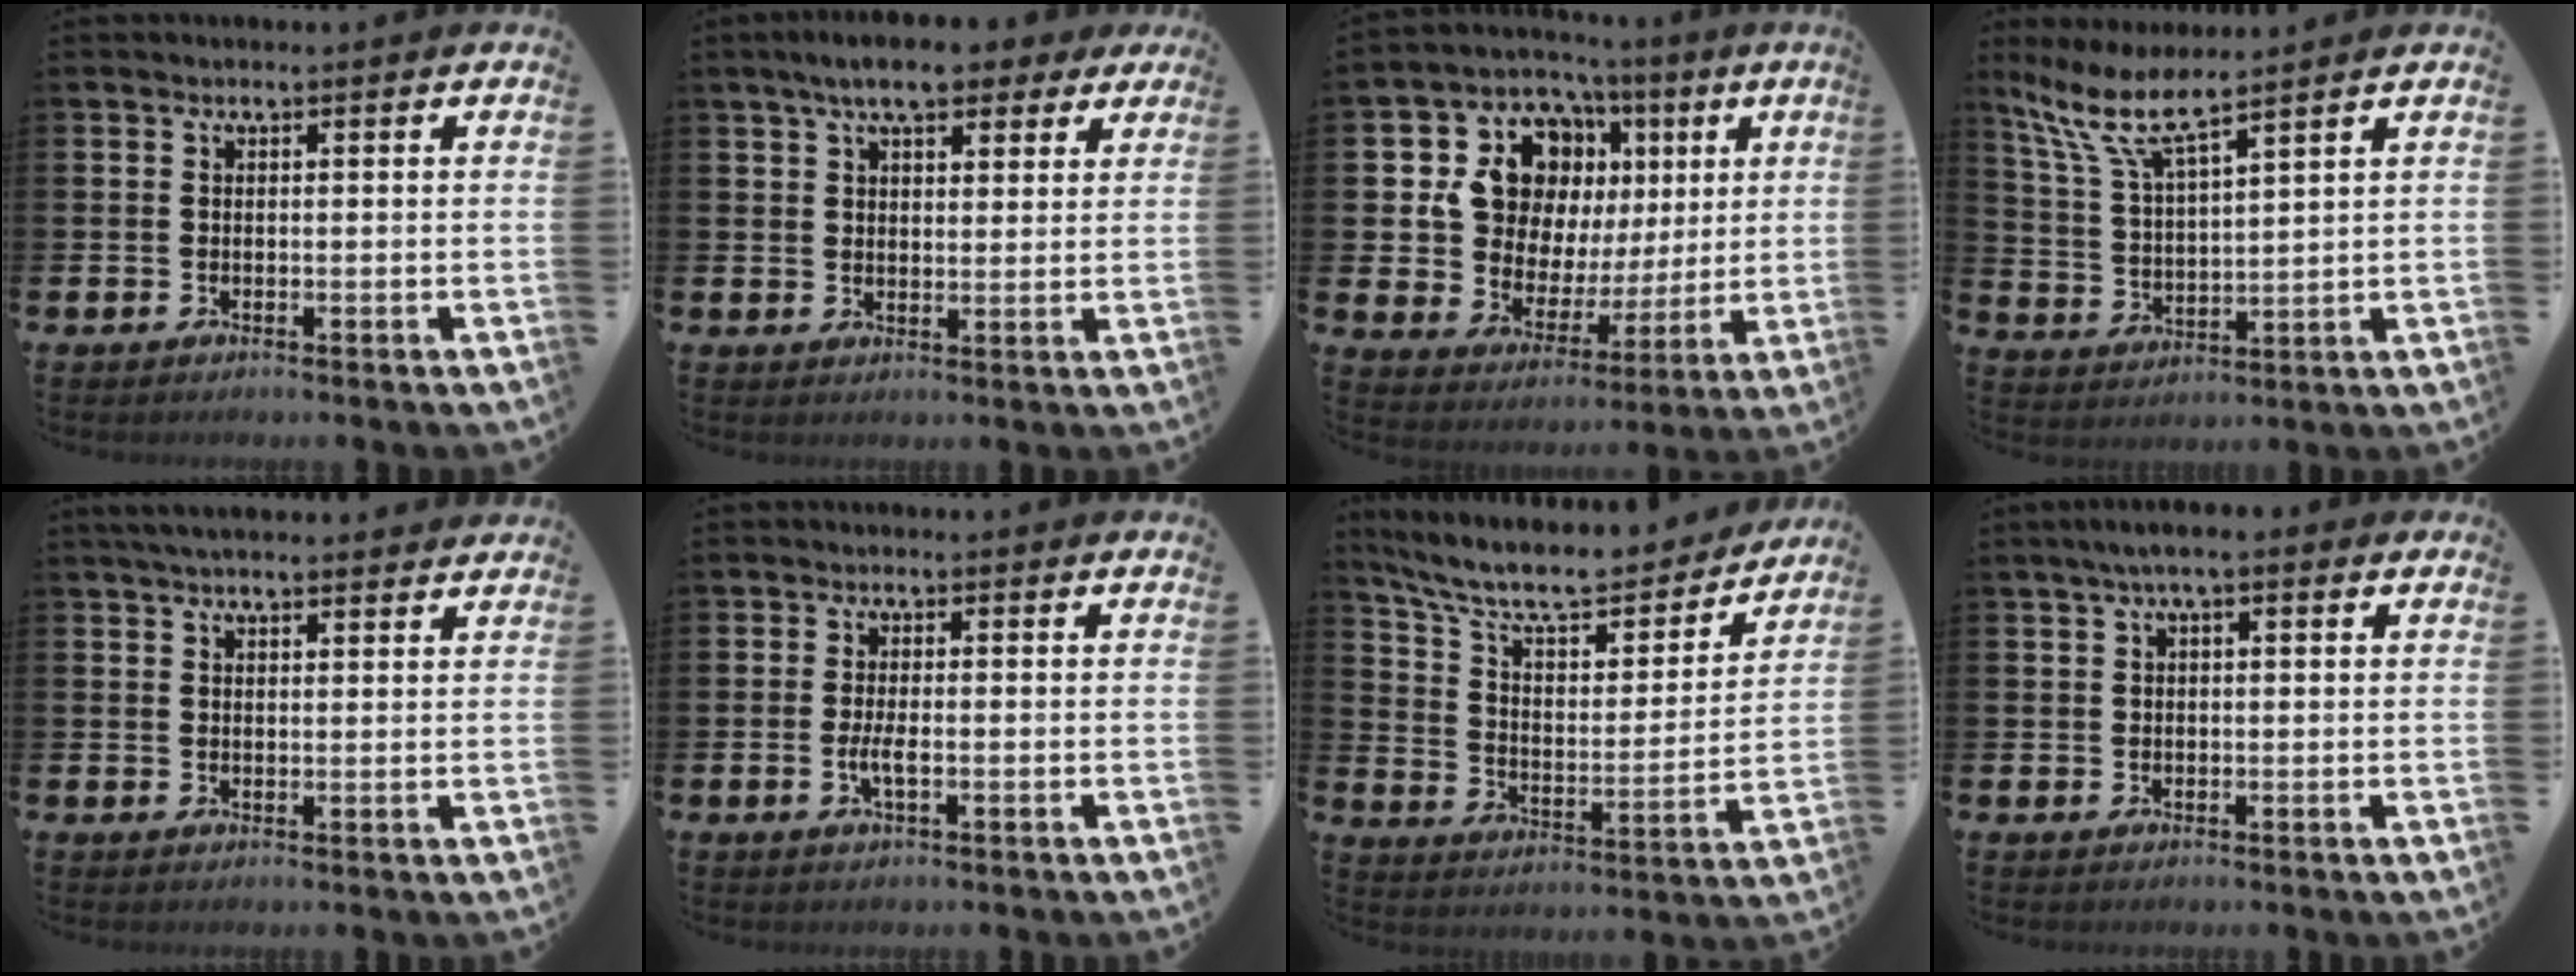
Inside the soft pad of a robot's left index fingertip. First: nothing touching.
{"total": 7.6, "force": [6.1, 2.6, 3.6], "torque": [-0.070, -0.011, 0.107]}
{"total": 12.6, "force": [4.9, 10.0, 5.9], "torque": [-0.167, -0.020, 0.096]}
{"total": 8.5, "force": [7.0, 1.4, 4.5], "torque": [-0.117, -0.024, 0.125]}
{"total": 3.6, "force": [3.4, 0.5, 1.0], "torque": [-0.021, -0.009, 0.061]}
{"total": 2.2, "force": [-0.5, 0.6, 2.1], "torque": [-0.045, 0.003, -0.008]}
{"total": 9.8, "force": [8.7, 2.6, 3.7], "torque": [-0.104, -0.060, 0.146]}
{"total": 3.0, "force": [1.7, 1.0, 2.3], "torque": [-0.035, 0.004, 0.026]}